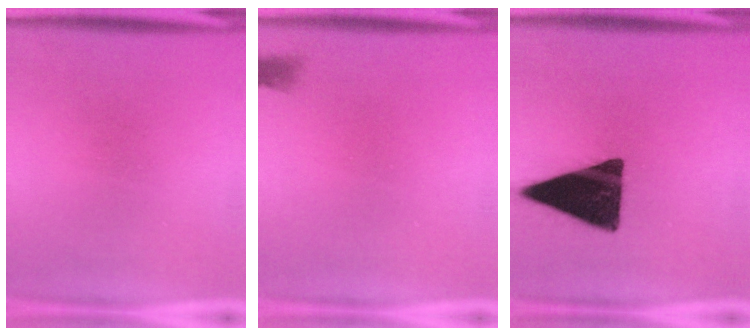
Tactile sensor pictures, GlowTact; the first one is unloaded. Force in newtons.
{"total": 1.1}
{"total": 16.3}